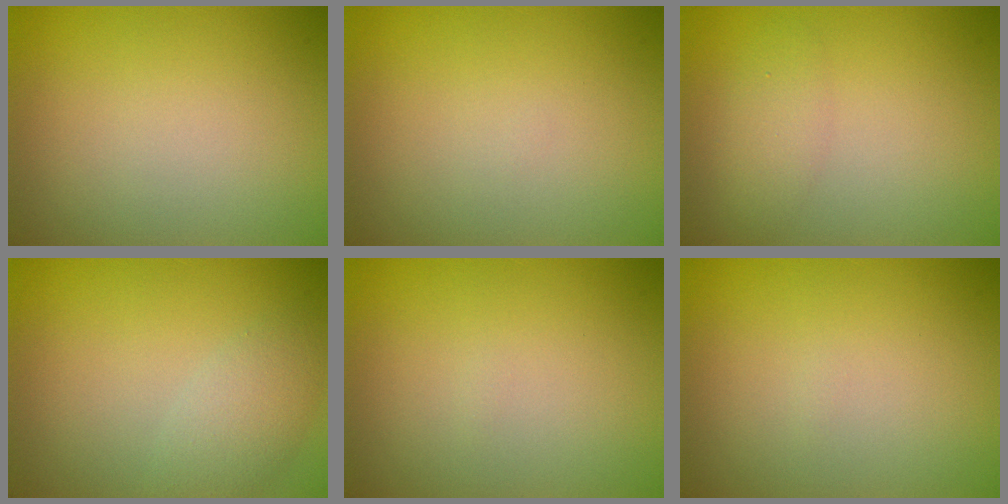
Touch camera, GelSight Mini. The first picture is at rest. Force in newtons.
{"total": 0.0}
{"total": 1.8, "press": 1.8, "slide": 0.0}
{"total": 2.6, "press": 2.6, "slide": 0.1}
{"total": 0.0}
{"total": 0.0}